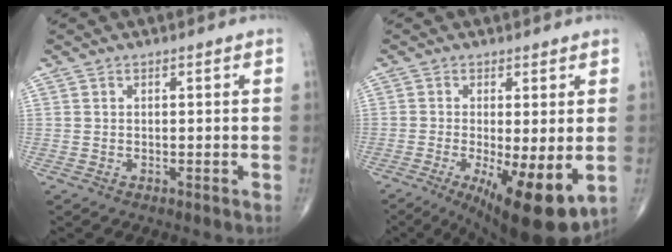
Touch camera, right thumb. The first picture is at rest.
{"total": 13.8, "force": [-3.7, 4.0, 12.7], "torque": [-0.177, -0.024, -0.044]}